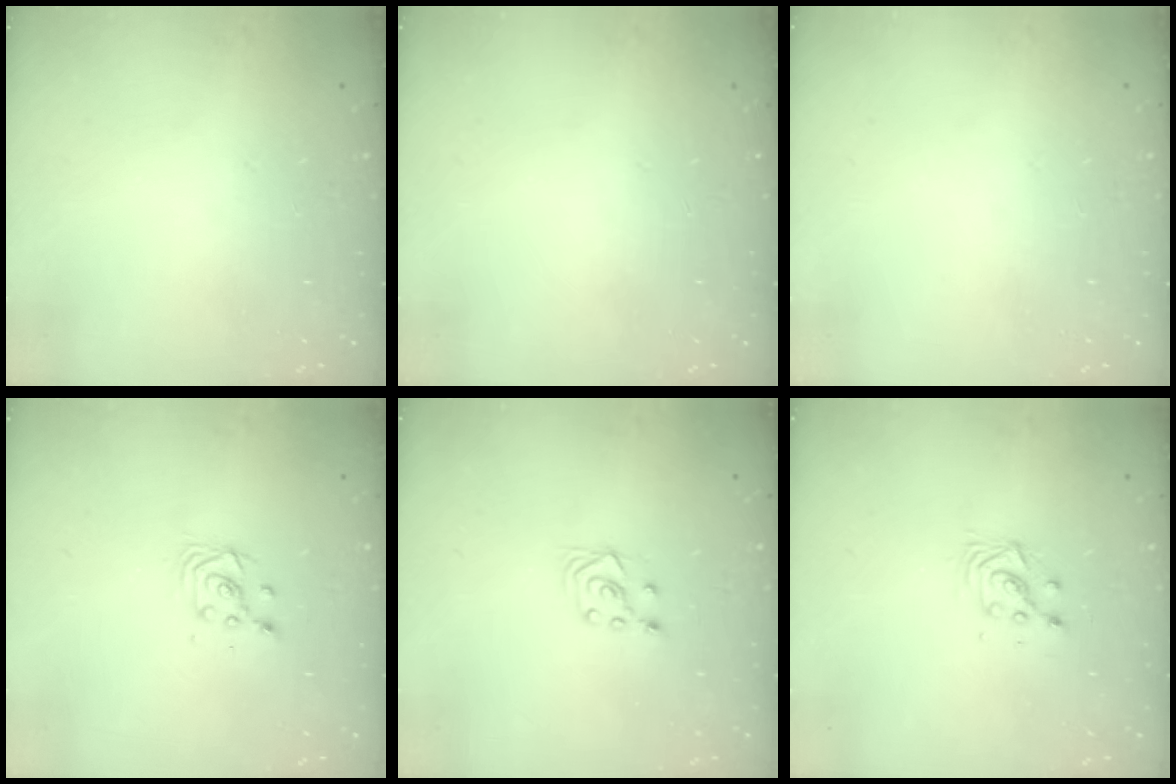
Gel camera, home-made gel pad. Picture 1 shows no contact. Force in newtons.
{"total": 0.0}
{"total": 0.0}
{"total": 3.2, "press": 3.2, "slide": 0.6}
{"total": 2.8, "press": 2.6, "slide": 1.1}
{"total": 3.7, "press": 3.7, "slide": 0.3}